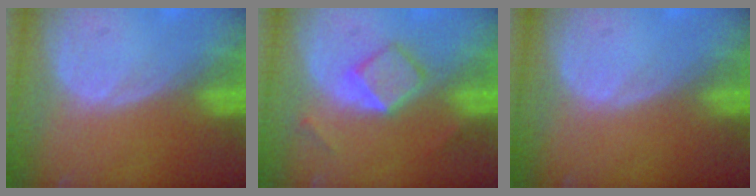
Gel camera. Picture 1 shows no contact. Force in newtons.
{"total": 5.1, "press": 4.5, "slide": 2.3}
{"total": 0.0}